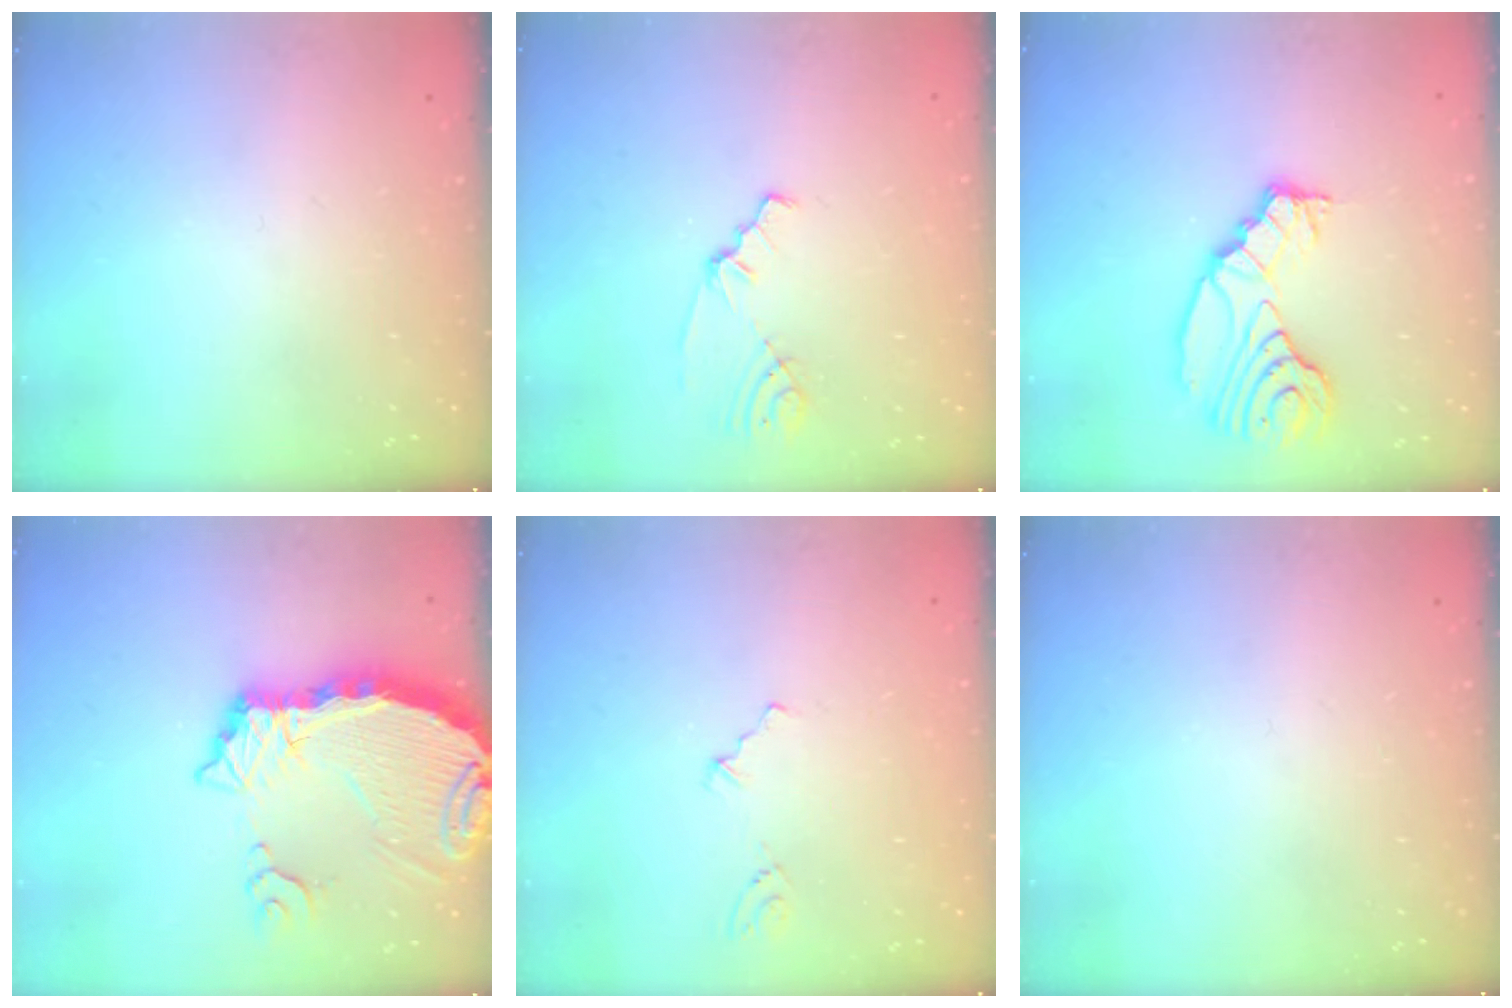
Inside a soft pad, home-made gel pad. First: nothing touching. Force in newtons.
{"total": 1.8, "press": 1.7, "slide": 0.3}
{"total": 11.7, "press": 11.7, "slide": 1.1}
{"total": 11.0, "press": 10.9, "slide": 1.2}
{"total": 1.6, "press": 1.2, "slide": 1.0}
{"total": 0.0}